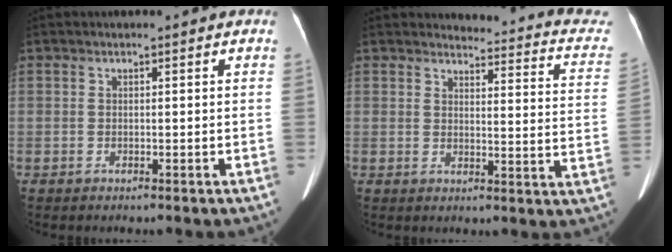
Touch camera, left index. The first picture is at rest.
{"total": 14.9, "force": [14.2, 2.7, 3.6], "torque": [-0.006, -0.073, 0.116]}